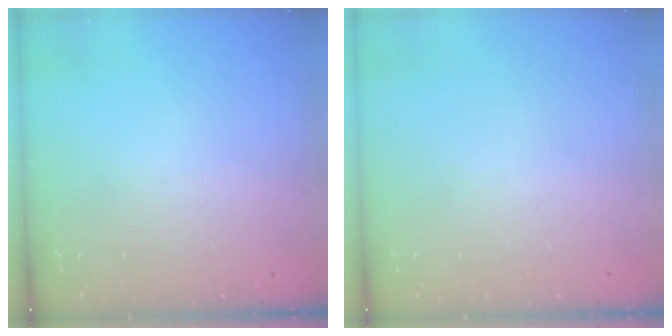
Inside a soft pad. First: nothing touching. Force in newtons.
{"total": 0.0}